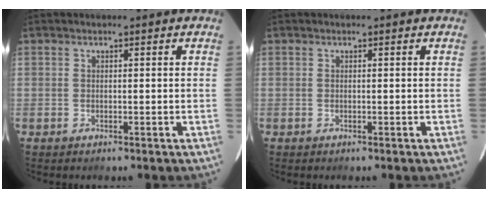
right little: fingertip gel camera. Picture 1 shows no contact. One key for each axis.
{"total": 0.0}